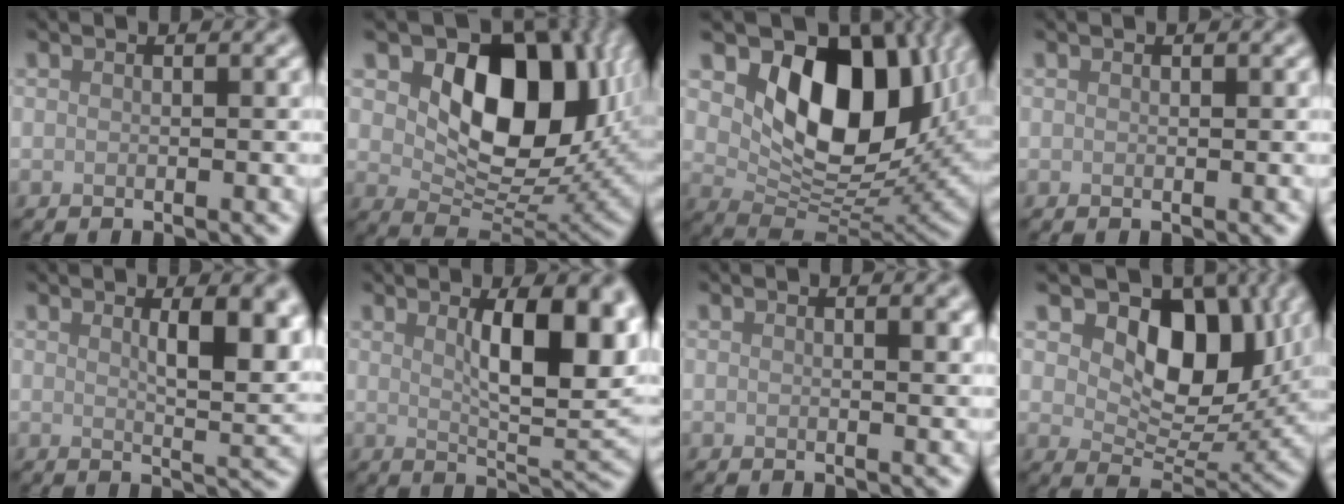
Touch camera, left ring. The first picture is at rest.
{"total": 12.1, "force": [3.3, 7.9, 8.6], "torque": [-0.122, -0.016, 0.061]}
{"total": 11.4, "force": [3.4, 7.4, 7.9], "torque": [-0.112, -0.022, 0.064]}
{"total": 0.0}
{"total": 6.1, "force": [2.0, 1.9, 5.4], "torque": [-0.066, -0.003, 0.036]}
{"total": 9.1, "force": [2.4, 3.0, 8.2], "torque": [-0.117, -0.003, 0.042]}
{"total": 1.5, "force": [0.6, 0.4, 1.3], "torque": [-0.012, 0.000, 0.009]}
{"total": 9.5, "force": [3.6, 6.0, 6.5], "torque": [-0.089, -0.012, 0.056]}